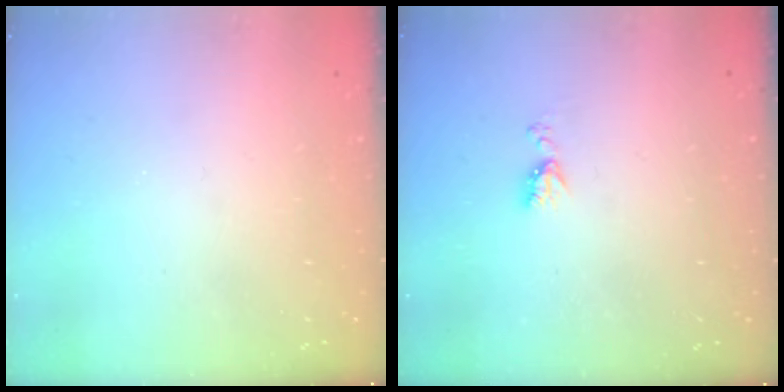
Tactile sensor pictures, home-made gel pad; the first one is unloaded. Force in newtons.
{"total": 5.6, "press": 5.5, "slide": 0.8}